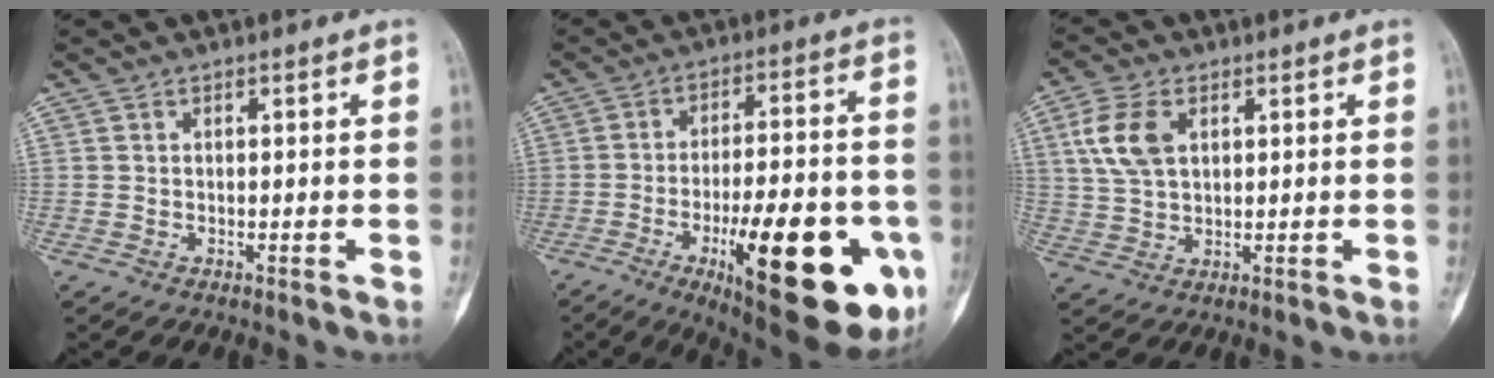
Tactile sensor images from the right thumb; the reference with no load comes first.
{"total": 27.9, "force": [-9.5, 9.4, 24.5], "torque": [-0.297, 0.015, -0.120]}
{"total": 8.2, "force": [2.6, 5.0, 5.9], "torque": [-0.122, 0.002, 0.053]}